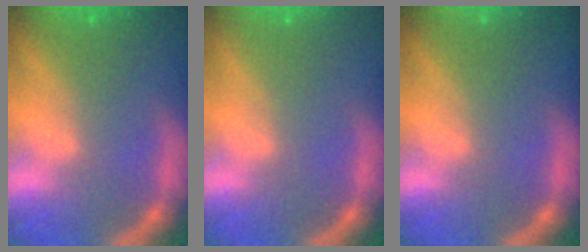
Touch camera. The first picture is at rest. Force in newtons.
{"total": 0.0}
{"total": 1.4}